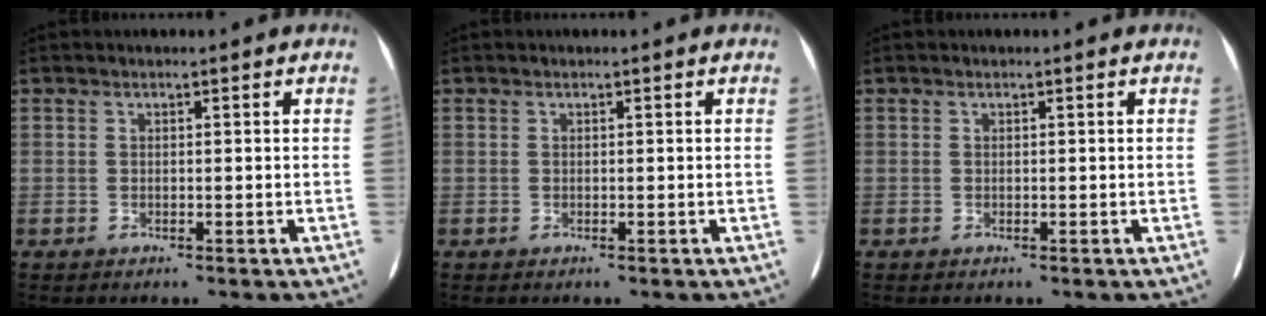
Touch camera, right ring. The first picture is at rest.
{"total": 0.0}
{"total": 0.0}